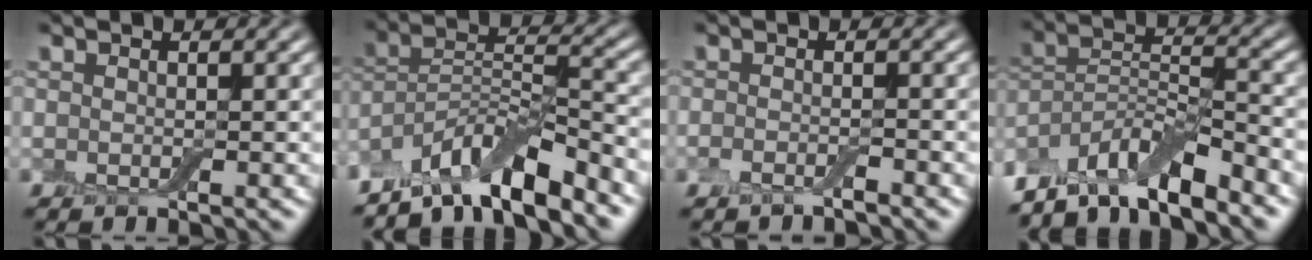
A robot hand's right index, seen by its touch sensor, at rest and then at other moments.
{"total": 8.5, "force": [-6.8, 2.0, 4.6], "torque": [-0.072, 0.003, -0.130]}
{"total": 1.3, "force": [-1.1, 0.1, 0.6], "torque": [-0.014, -0.001, -0.025]}
{"total": 8.3, "force": [-6.5, 2.7, 4.5], "torque": [-0.077, 0.002, -0.128]}